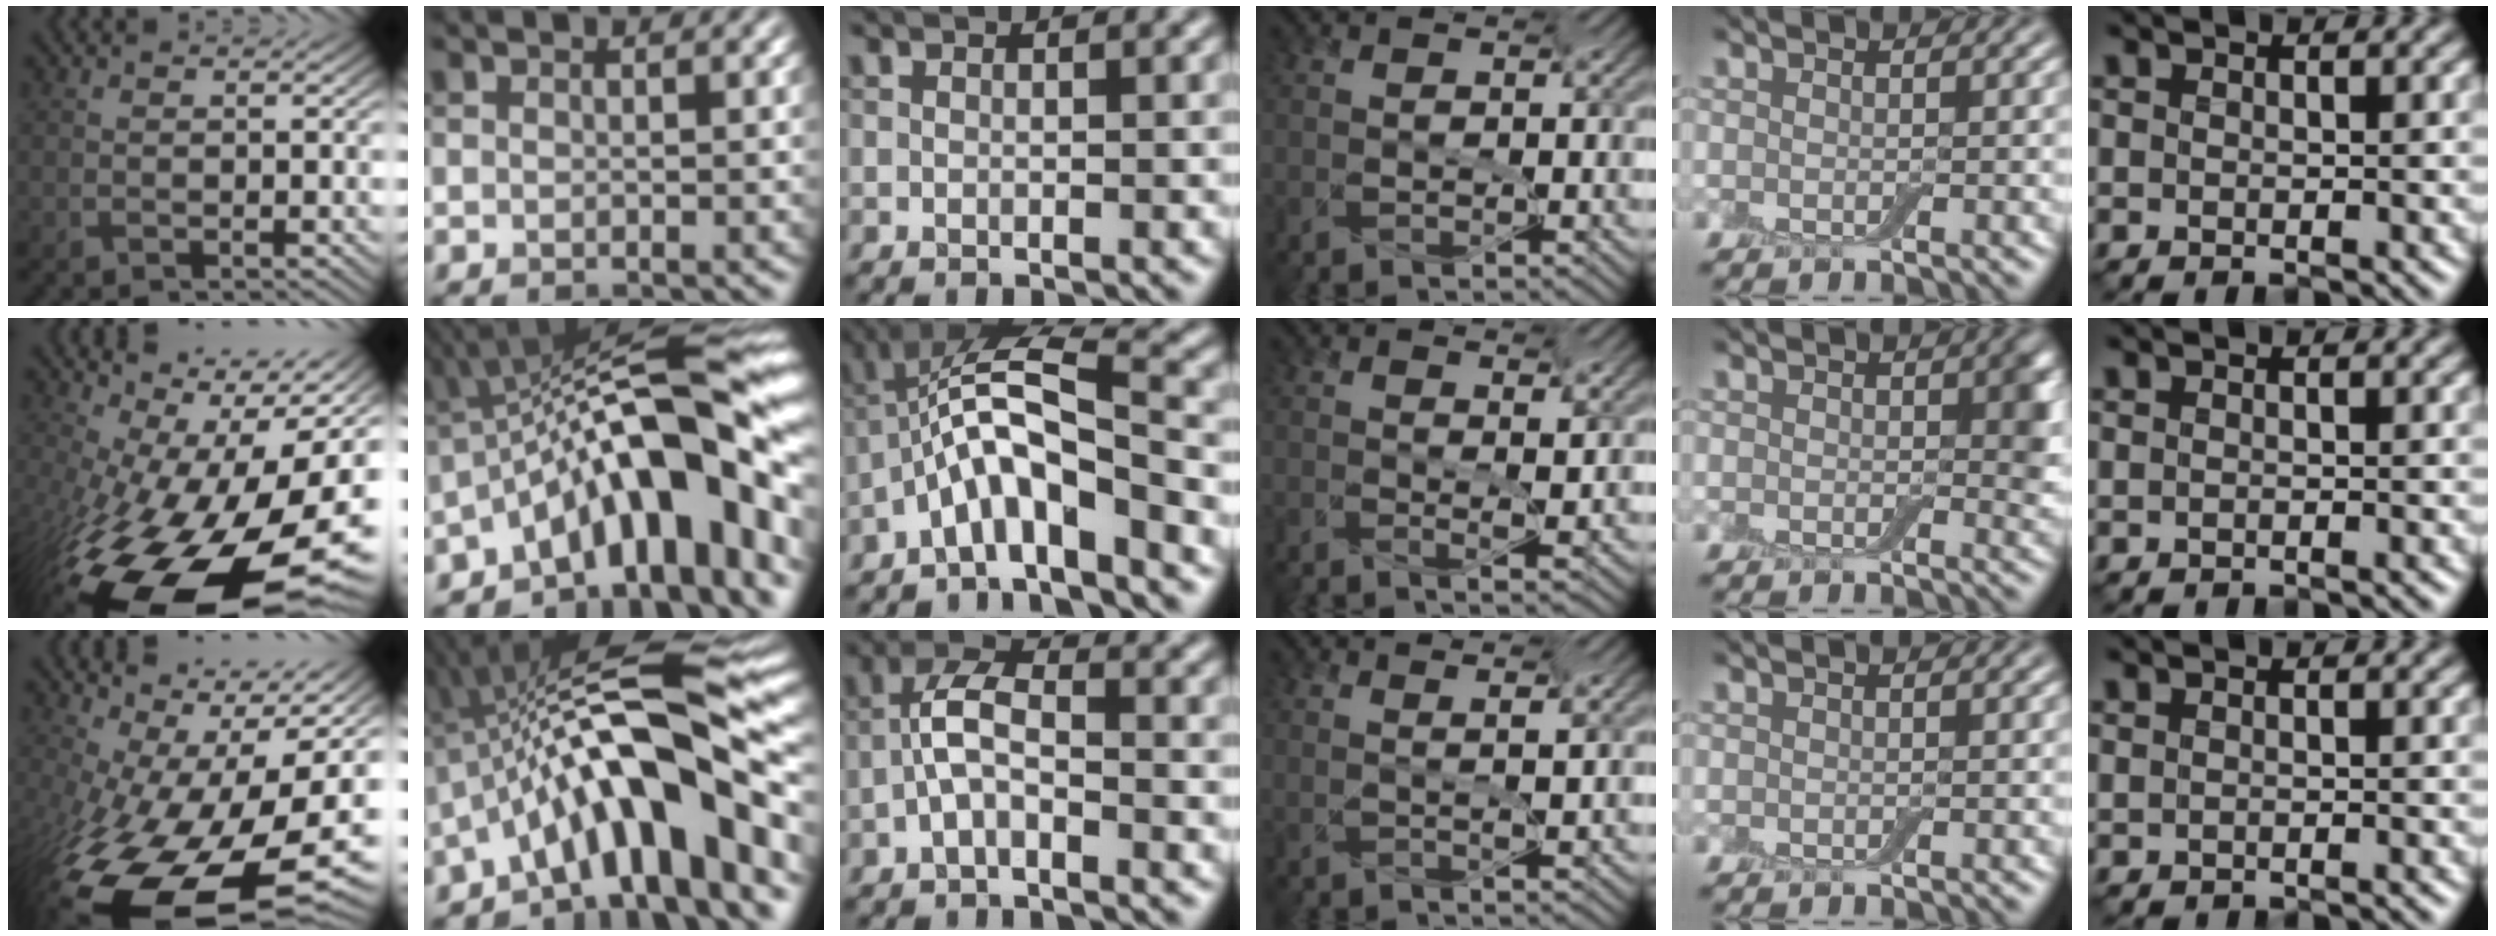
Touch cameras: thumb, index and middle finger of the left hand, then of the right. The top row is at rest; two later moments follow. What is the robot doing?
{"motion": "screw", "object": "jar lid"}